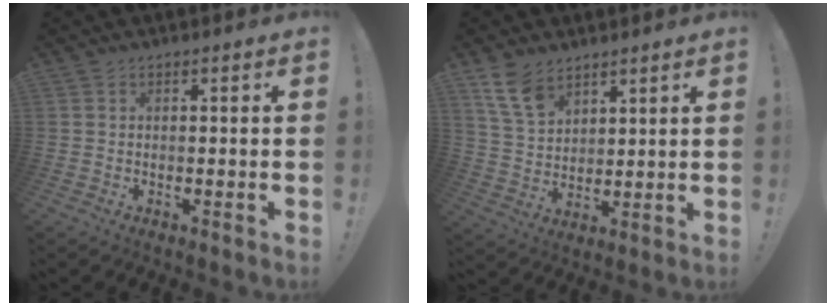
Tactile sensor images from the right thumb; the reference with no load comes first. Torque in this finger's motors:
{"motor_torque": [0.94, 1.98, 0.40, -0.06, 0.01]}